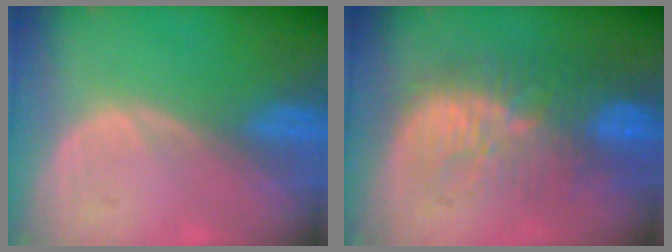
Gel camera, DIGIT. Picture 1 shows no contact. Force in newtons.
{"total": 10.7, "press": 9.9, "slide": 4.2}